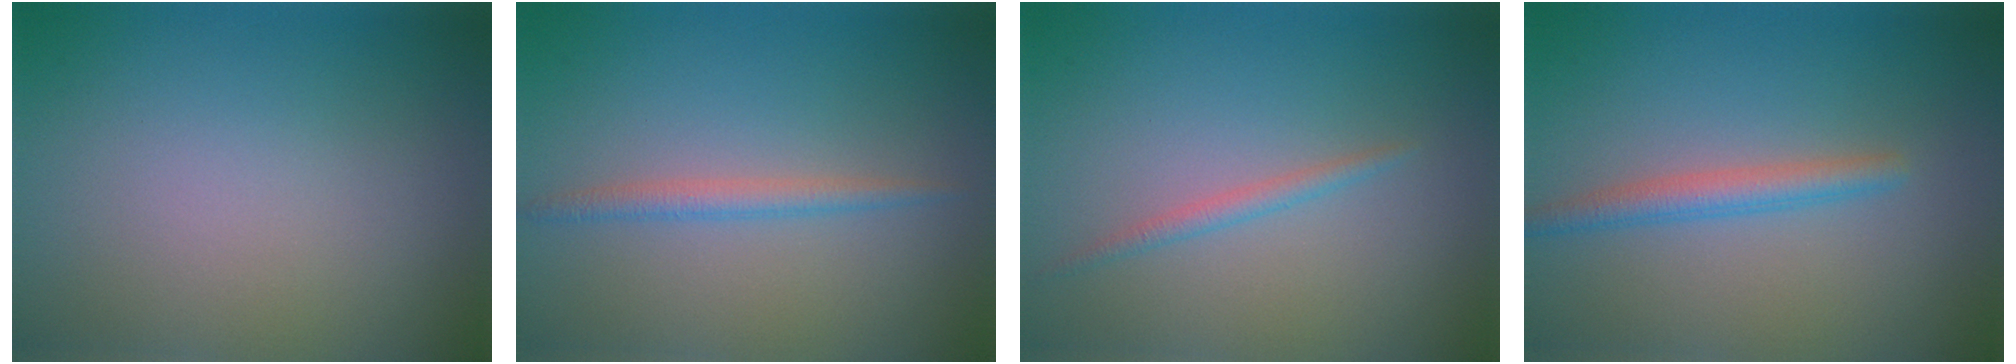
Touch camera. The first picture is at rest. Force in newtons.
{"total": 1.6, "press": 1.6, "slide": 0.1}
{"total": 1.1, "press": 1.1, "slide": 0.0}
{"total": 2.3, "press": 2.2, "slide": 0.2}